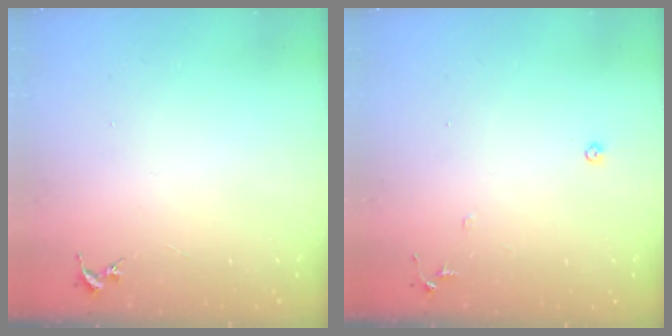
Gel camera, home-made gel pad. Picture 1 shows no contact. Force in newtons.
{"total": 6.1, "press": 6.1, "slide": 0.7}